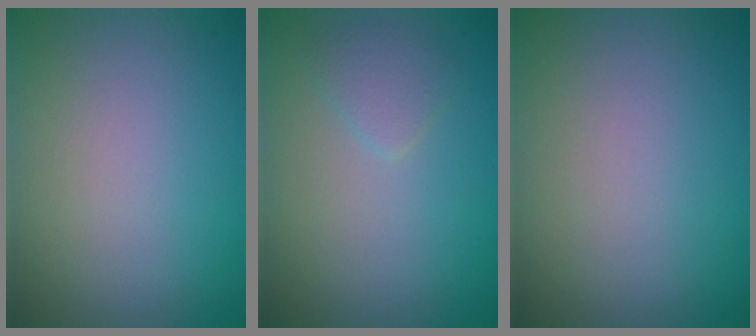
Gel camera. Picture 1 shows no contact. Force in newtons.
{"total": 1.4, "press": 1.4, "slide": 0.0}
{"total": 0.0}